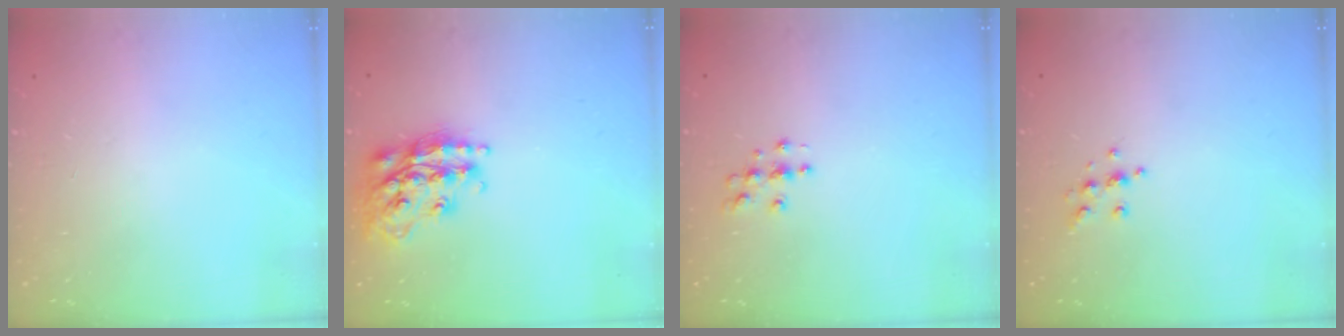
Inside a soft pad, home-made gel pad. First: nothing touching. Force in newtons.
{"total": 17.9, "press": 17.8, "slide": 1.3}
{"total": 4.1, "press": 4.1, "slide": 0.5}
{"total": 6.4, "press": 6.3, "slide": 1.2}